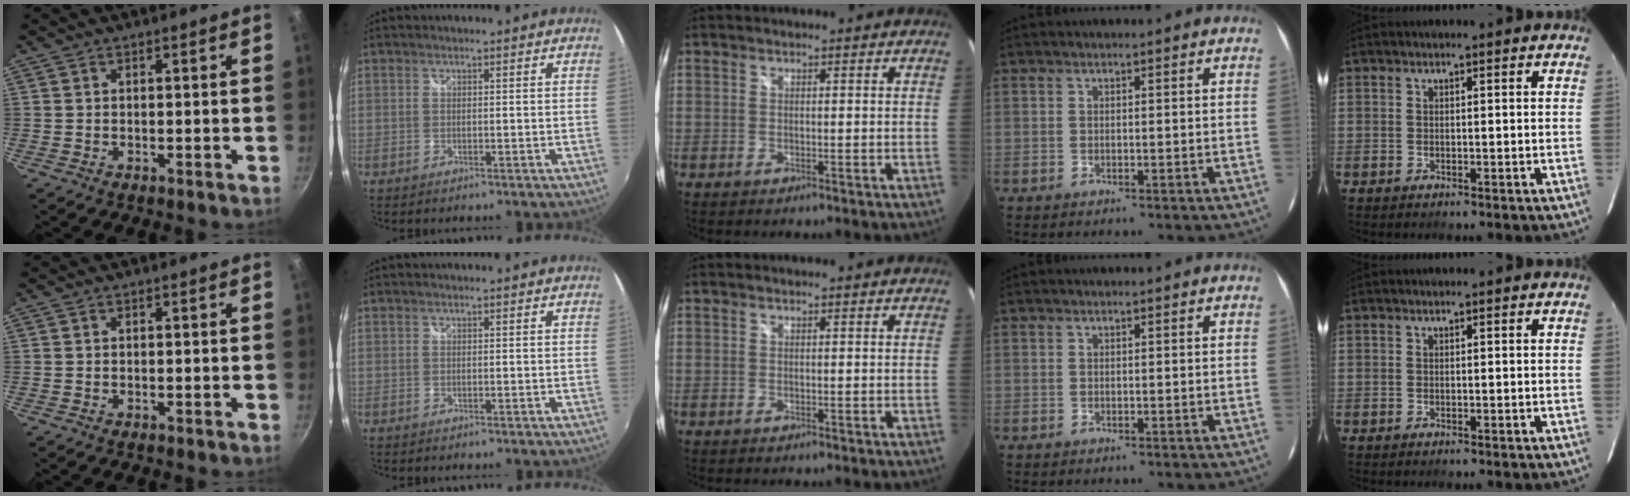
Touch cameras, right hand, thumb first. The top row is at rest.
{}